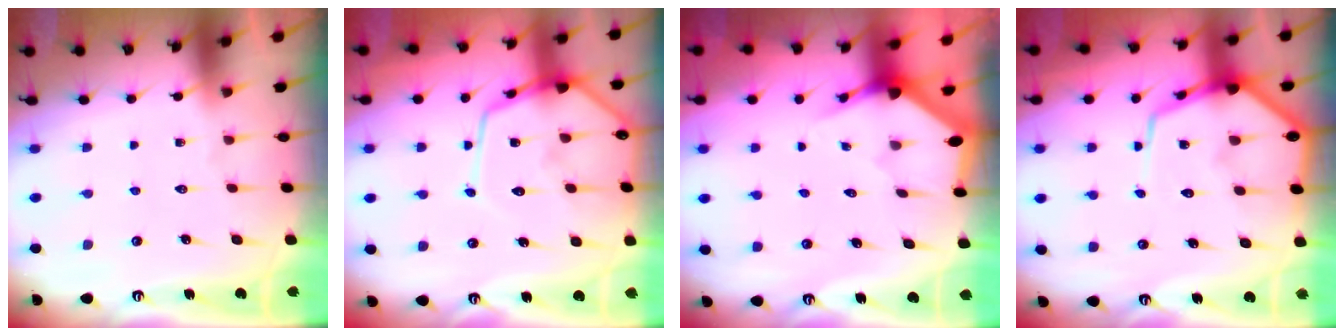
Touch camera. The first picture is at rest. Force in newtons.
{"total": 14.3, "press": 14.2, "slide": 1.4}
{"total": 2.8, "press": 2.8, "slide": 0.2}
{"total": 12.1, "press": 12.0, "slide": 1.3}